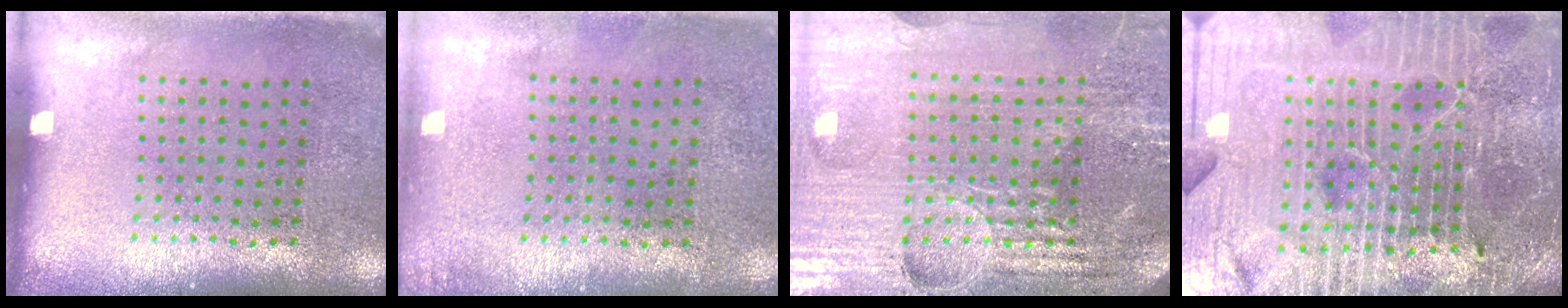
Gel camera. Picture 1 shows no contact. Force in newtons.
{"total": 0.5, "press": 0.5, "slide": 0.1}
{"total": 5.5, "press": 5.0, "slide": 2.3}
{"total": 6.1, "press": 5.5, "slide": 2.5}